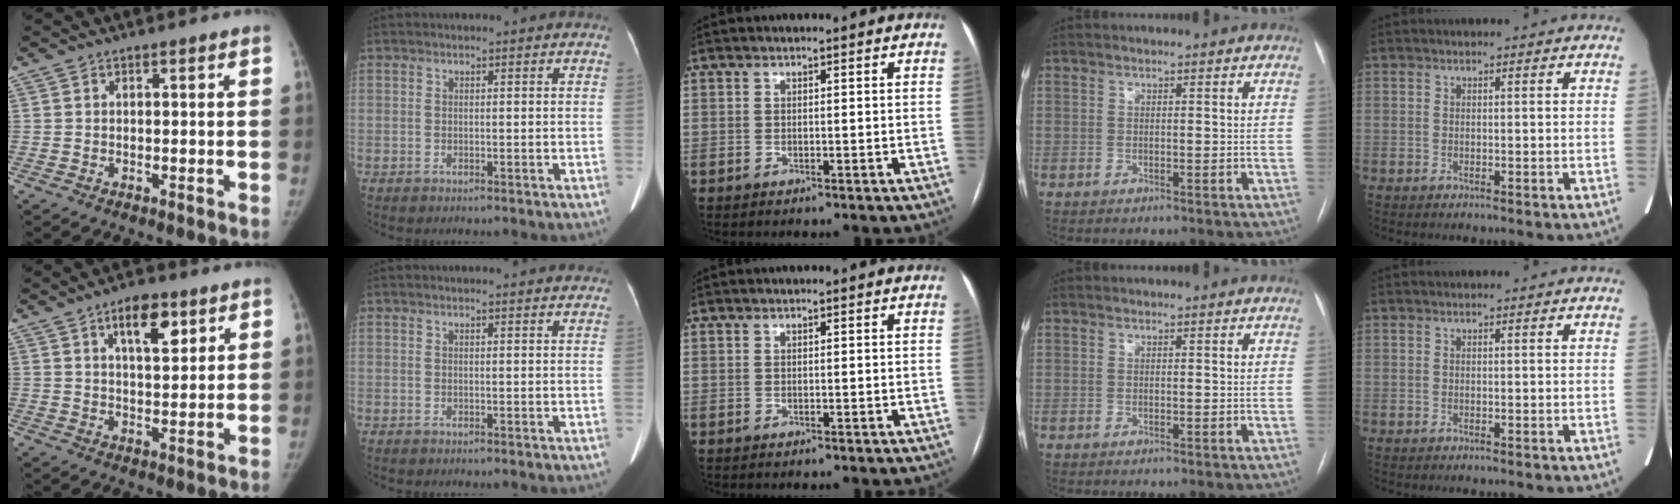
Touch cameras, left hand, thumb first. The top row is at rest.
{"thumb": {"total": 8.3, "force": [4.3, 3.7, 6.0], "torque": [-0.072, -0.022, 0.066]}, "index": {"total": 6.2, "force": [5.9, 0.8, 1.7], "torque": [-0.015, 0.016, 0.055]}}